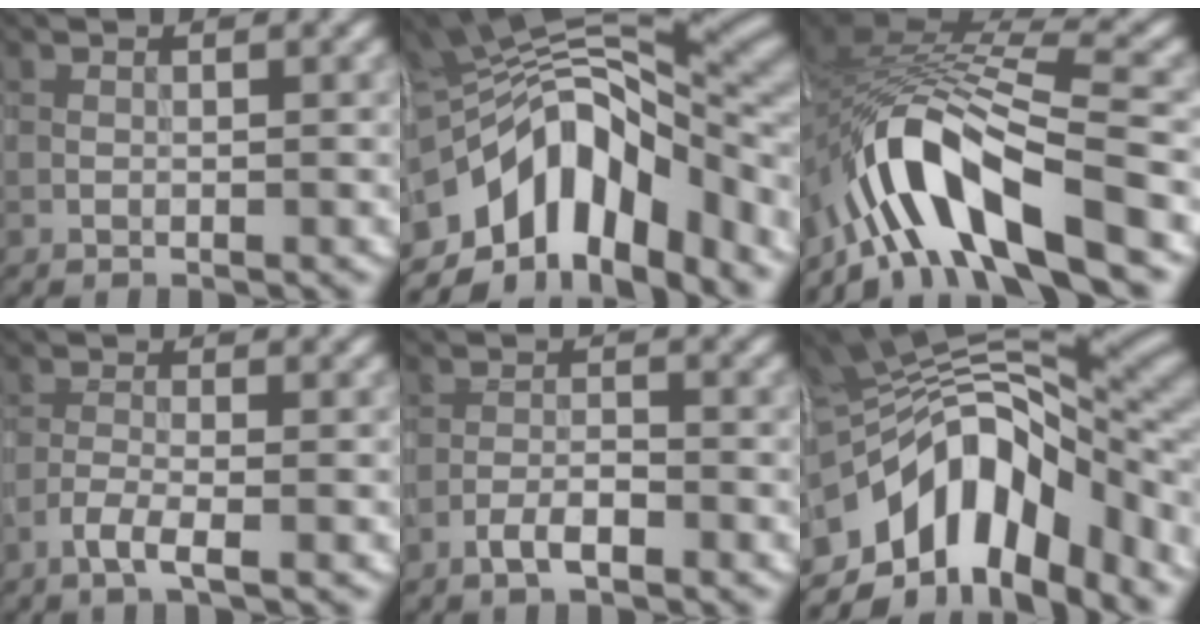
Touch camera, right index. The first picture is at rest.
{"total": 12.2, "force": [-5.0, 6.1, 9.3], "torque": [-0.131, 0.015, -0.093]}
{"total": 11.3, "force": [-6.9, 3.1, 8.4], "torque": [-0.145, 0.012, -0.126]}
{"total": 2.2, "force": [-1.3, 0.3, 1.7], "torque": [-0.036, 0.002, -0.034]}
{"total": 2.2, "force": [-1.5, 0.5, 1.5], "torque": [-0.028, 0.006, -0.031]}
{"total": 12.5, "force": [-5.0, 6.3, 9.6], "torque": [-0.142, 0.015, -0.093]}